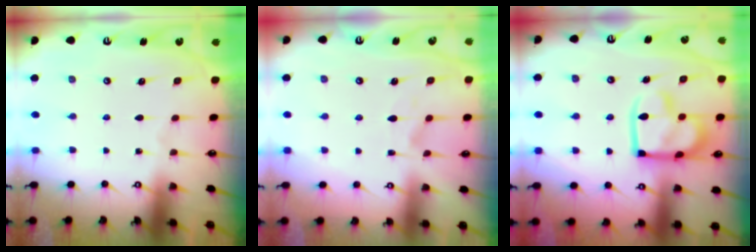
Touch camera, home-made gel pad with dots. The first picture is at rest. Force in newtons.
{"total": 2.0, "press": 1.6, "slide": 1.2}
{"total": 15.5, "press": 15.3, "slide": 2.0}